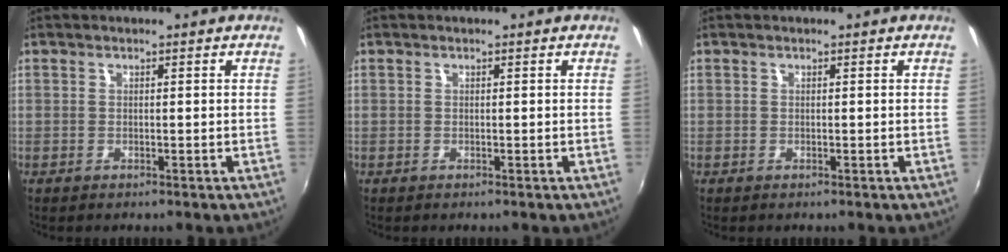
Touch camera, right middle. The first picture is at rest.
{"total": 0.0}
{"total": 0.0}